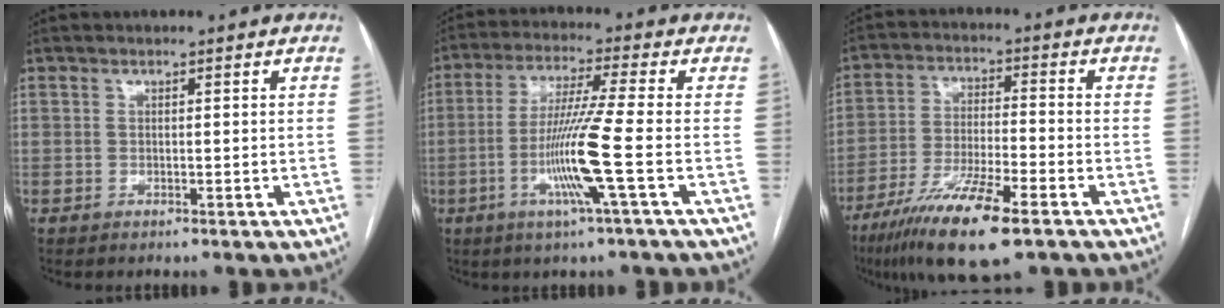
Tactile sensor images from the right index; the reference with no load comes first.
{"total": 10.5, "force": [-3.1, -1.9, 9.9], "torque": [-0.198, -0.015, -0.064]}
{"total": 13.8, "force": [-8.4, 1.6, 10.9], "torque": [-0.210, -0.031, -0.147]}